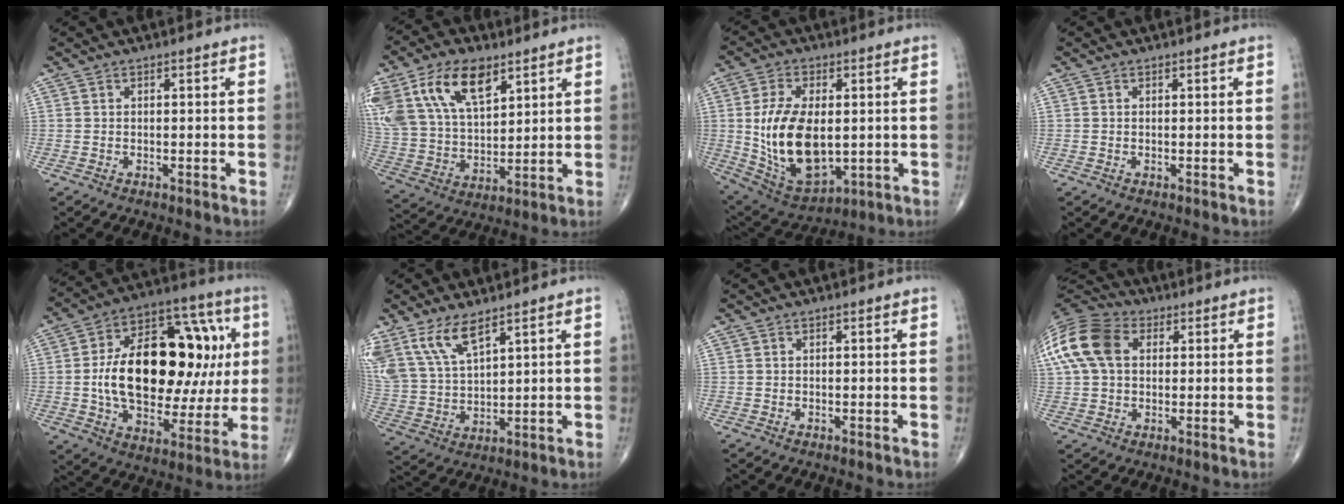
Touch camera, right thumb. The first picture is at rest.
{"total": 21.3, "force": [10.9, 11.8, 14.0], "torque": [-0.286, -0.009, 0.212]}
{"total": 18.1, "force": [0.1, 10.0, 15.0], "torque": [-0.271, -0.013, 0.024]}
{"total": 0.0}
{"total": 30.2, "force": [3.2, 16.6, 25.1], "torque": [-0.371, 0.020, 0.055]}
{"total": 10.9, "force": [7.3, 4.1, 7.0], "torque": [-0.142, -0.025, 0.163]}
{"total": 0.0}
{"total": 15.7, "force": [3.8, 10.9, 10.6], "torque": [-0.233, 0.025, 0.061]}